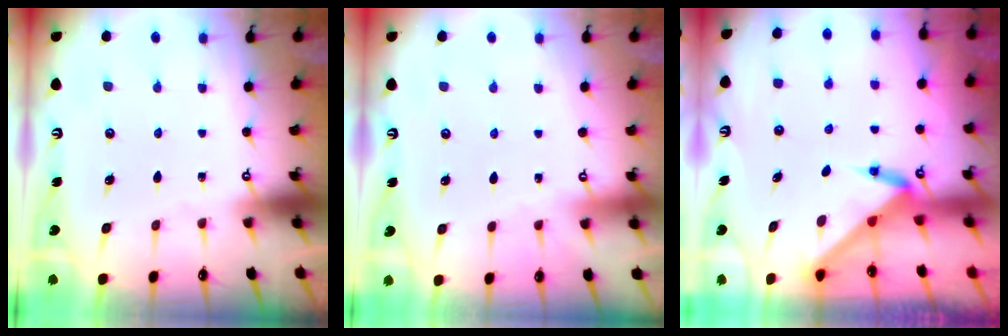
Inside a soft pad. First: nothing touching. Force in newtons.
{"total": 0.8, "press": 0.7, "slide": 0.3}
{"total": 3.2, "press": 3.2, "slide": 0.1}